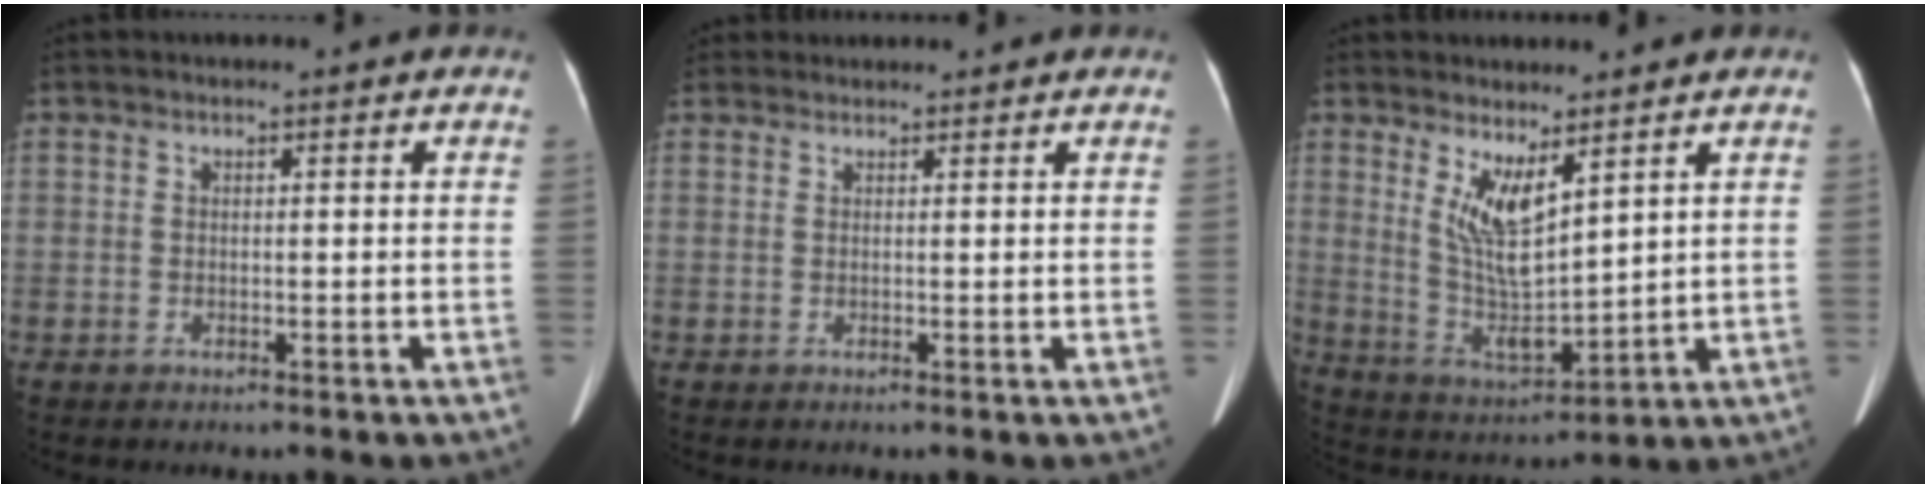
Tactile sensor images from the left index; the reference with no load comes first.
{"total": 2.7, "force": [2.6, 0.8, 0.0], "torque": [-0.001, 0.025, 0.043]}
{"total": 8.6, "force": [4.0, 2.3, 7.2], "torque": [-0.143, -0.020, 0.090]}